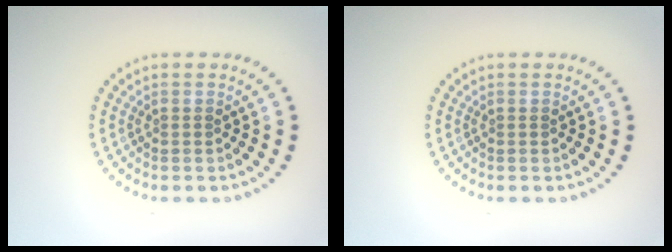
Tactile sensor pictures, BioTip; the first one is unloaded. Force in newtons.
{"total": 0.0}